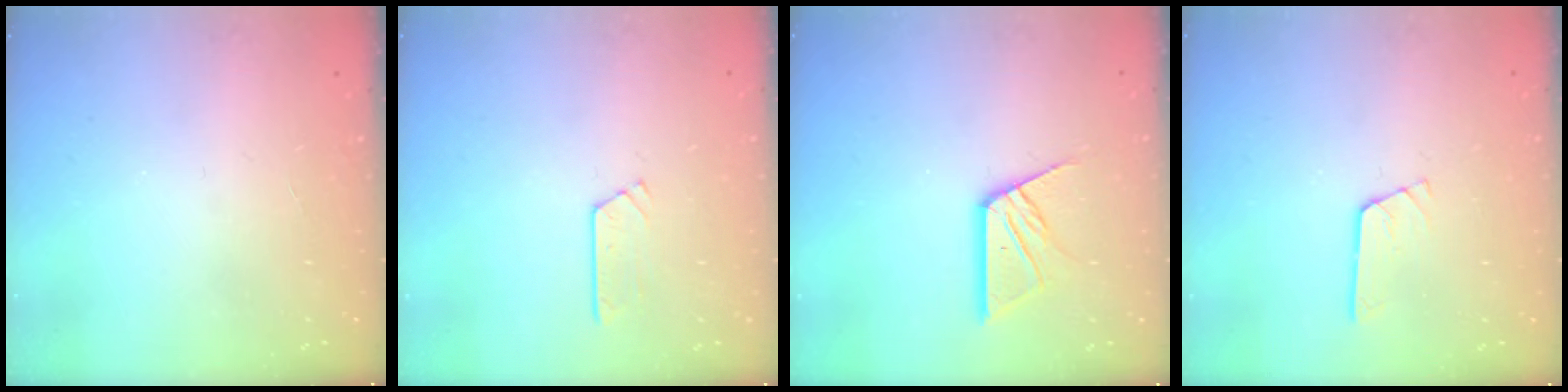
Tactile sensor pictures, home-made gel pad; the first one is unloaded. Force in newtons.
{"total": 2.8, "press": 2.8, "slide": 0.3}
{"total": 11.8, "press": 11.8, "slide": 1.1}
{"total": 4.1, "press": 4.1, "slide": 0.3}